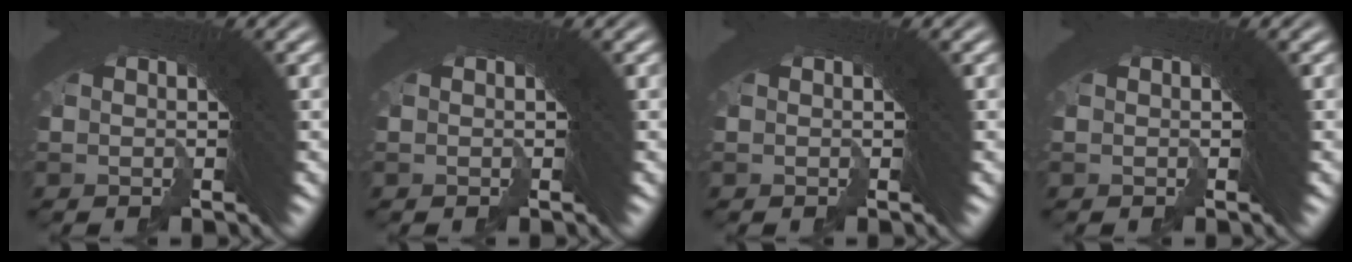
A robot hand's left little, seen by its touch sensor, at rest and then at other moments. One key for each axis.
{"total": 0.0}
{"total": 0.0}
{"total": 0.0}